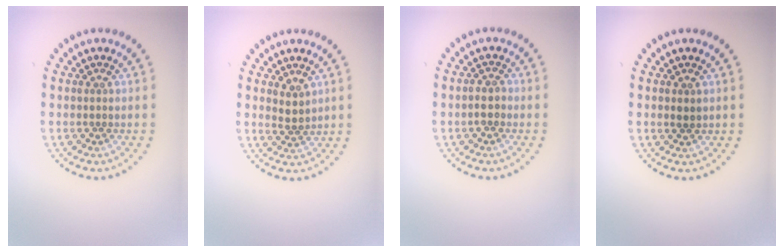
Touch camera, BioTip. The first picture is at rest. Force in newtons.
{"total": 1.8, "press": 1.4, "slide": 1.0}
{"total": 1.3, "press": 1.1, "slide": 0.6}
{"total": 0.7, "press": 0.7, "slide": 0.2}